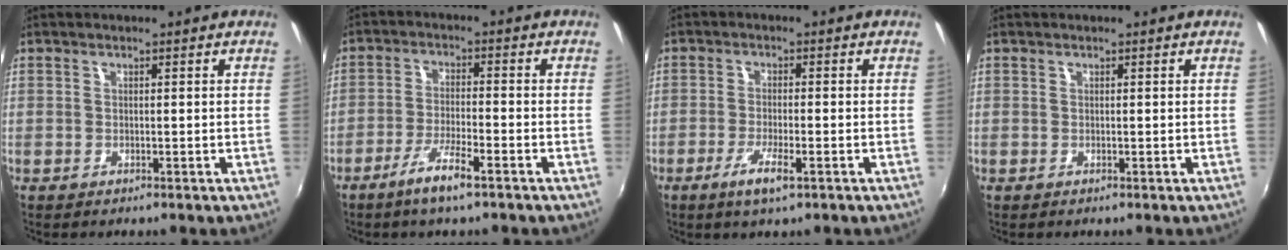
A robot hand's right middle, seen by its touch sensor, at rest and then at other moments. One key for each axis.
{"total": 6.2, "fx": -4.2, "fy": 0.6, "fz": 4.6, "tx": -0.100, "ty": -0.004, "tz": -0.079}
{"total": 5.0, "fx": -2.8, "fy": 0.7, "fz": 4.1, "tx": -0.089, "ty": -0.009, "tz": -0.052}
{"total": 0.0}